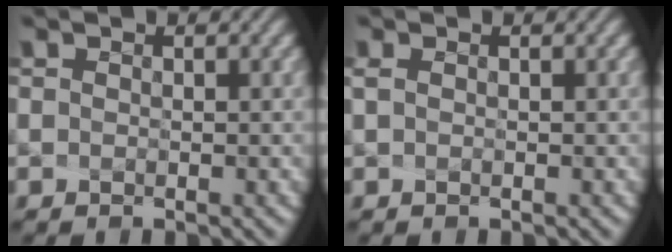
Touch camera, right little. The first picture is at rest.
{"total": 0.0}